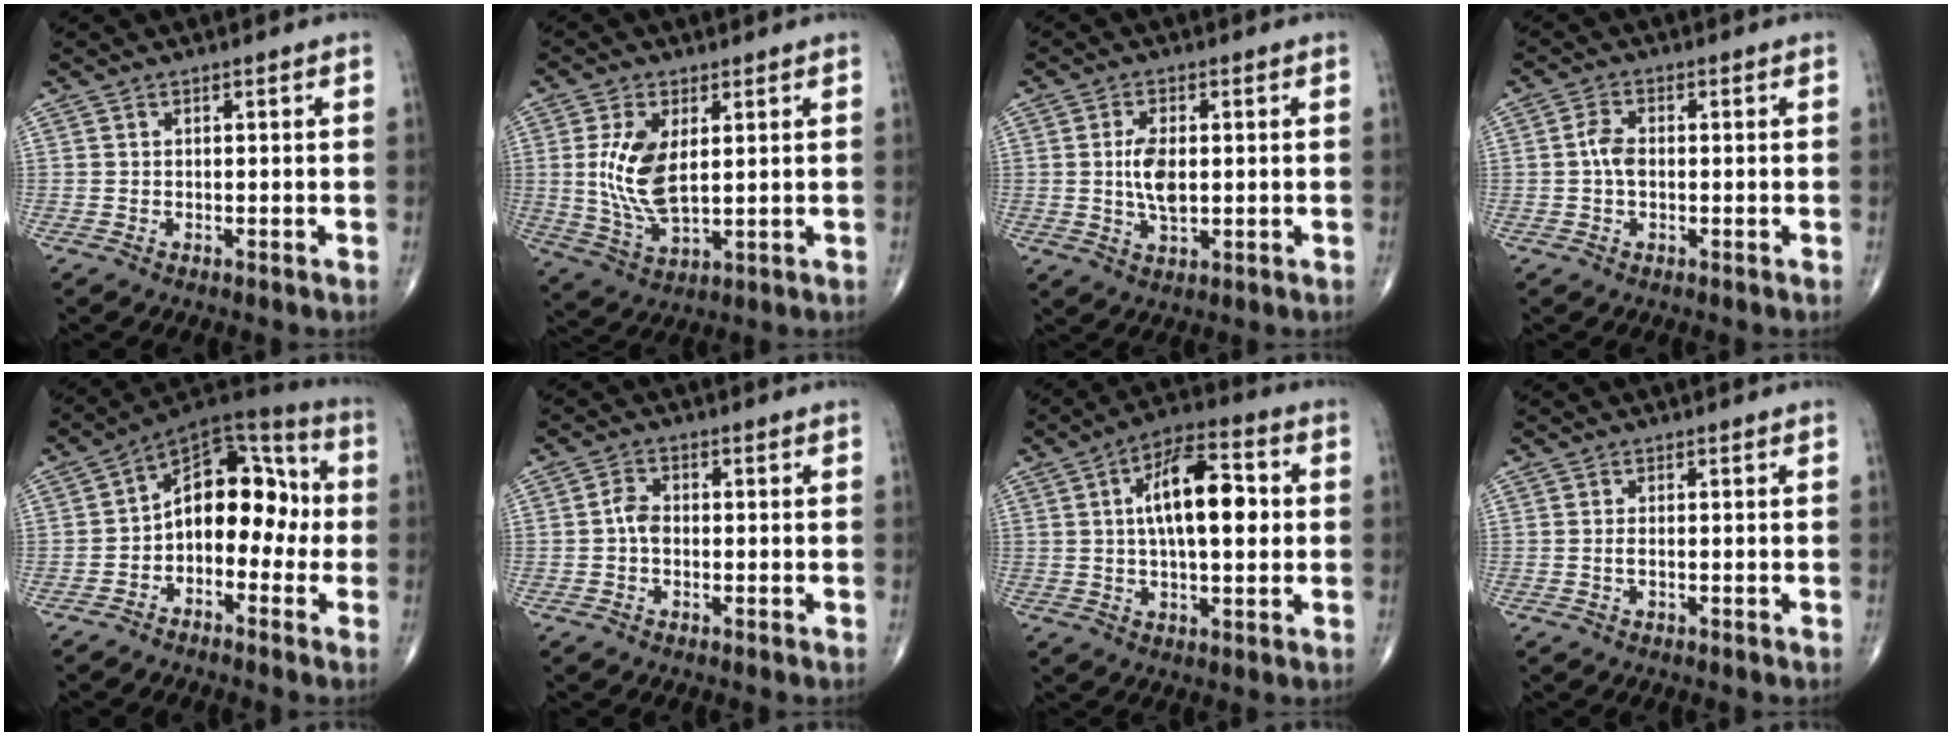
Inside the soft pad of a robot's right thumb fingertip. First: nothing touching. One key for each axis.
{"total": 10.6, "fx": 1.8, "fy": 5.3, "fz": 9.0, "tx": -0.179, "ty": -0.014, "tz": 0.045}
{"total": 6.1, "fx": 0.3, "fy": 3.1, "fz": 5.3, "tx": -0.103, "ty": -0.005, "tz": 0.005}
{"total": 3.3, "fx": -0.2, "fy": 2.0, "fz": 2.7, "tx": -0.057, "ty": 0.007, "tz": -0.009}
{"total": 14.1, "fx": -1.7, "fy": 9.0, "fz": 10.8, "tx": -0.119, "ty": 0.052, "tz": -0.045}
{"total": 2.9, "fx": -0.4, "fy": 2.0, "fz": 2.1, "tx": -0.033, "ty": 0.009, "tz": -0.014}
{"total": 15.0, "fx": 2.1, "fy": 6.6, "fz": 13.3, "tx": -0.204, "ty": 0.018, "tz": 0.027}
{"total": 0.9, "fx": -0.2, "fy": 0.3, "fz": 0.9, "tx": -0.018, "ty": -0.003, "tz": -0.004}